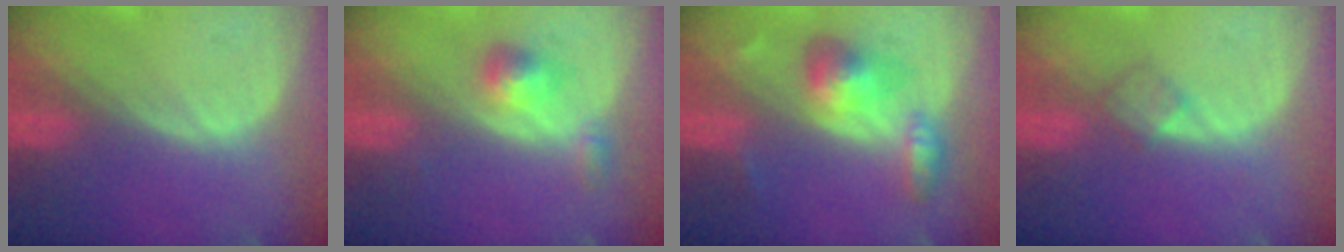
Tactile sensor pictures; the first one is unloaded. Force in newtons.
{"total": 3.6, "press": 3.4, "slide": 1.2}
{"total": 5.7, "press": 5.6, "slide": 1.0}
{"total": 2.0, "press": 2.0, "slide": 0.2}